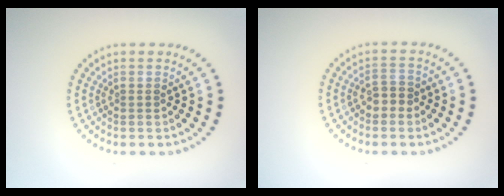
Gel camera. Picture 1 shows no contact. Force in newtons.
{"total": 1.7, "press": 1.7, "slide": 0.3}